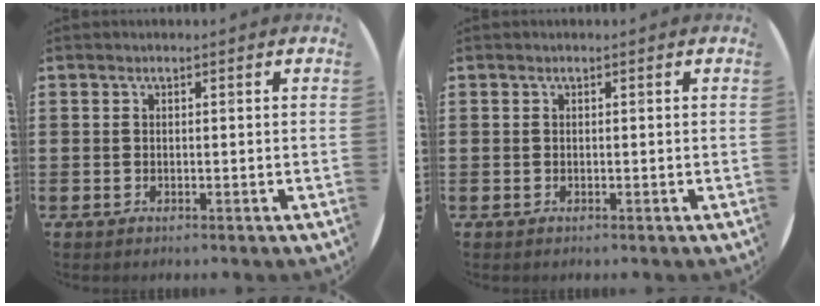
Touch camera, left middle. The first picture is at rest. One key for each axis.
{"total": 0.0}